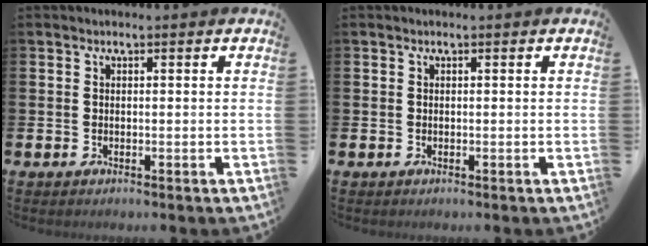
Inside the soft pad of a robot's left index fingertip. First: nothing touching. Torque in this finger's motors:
{"motor_torque": [0.00, 0.00, 0.00, 0.01]}